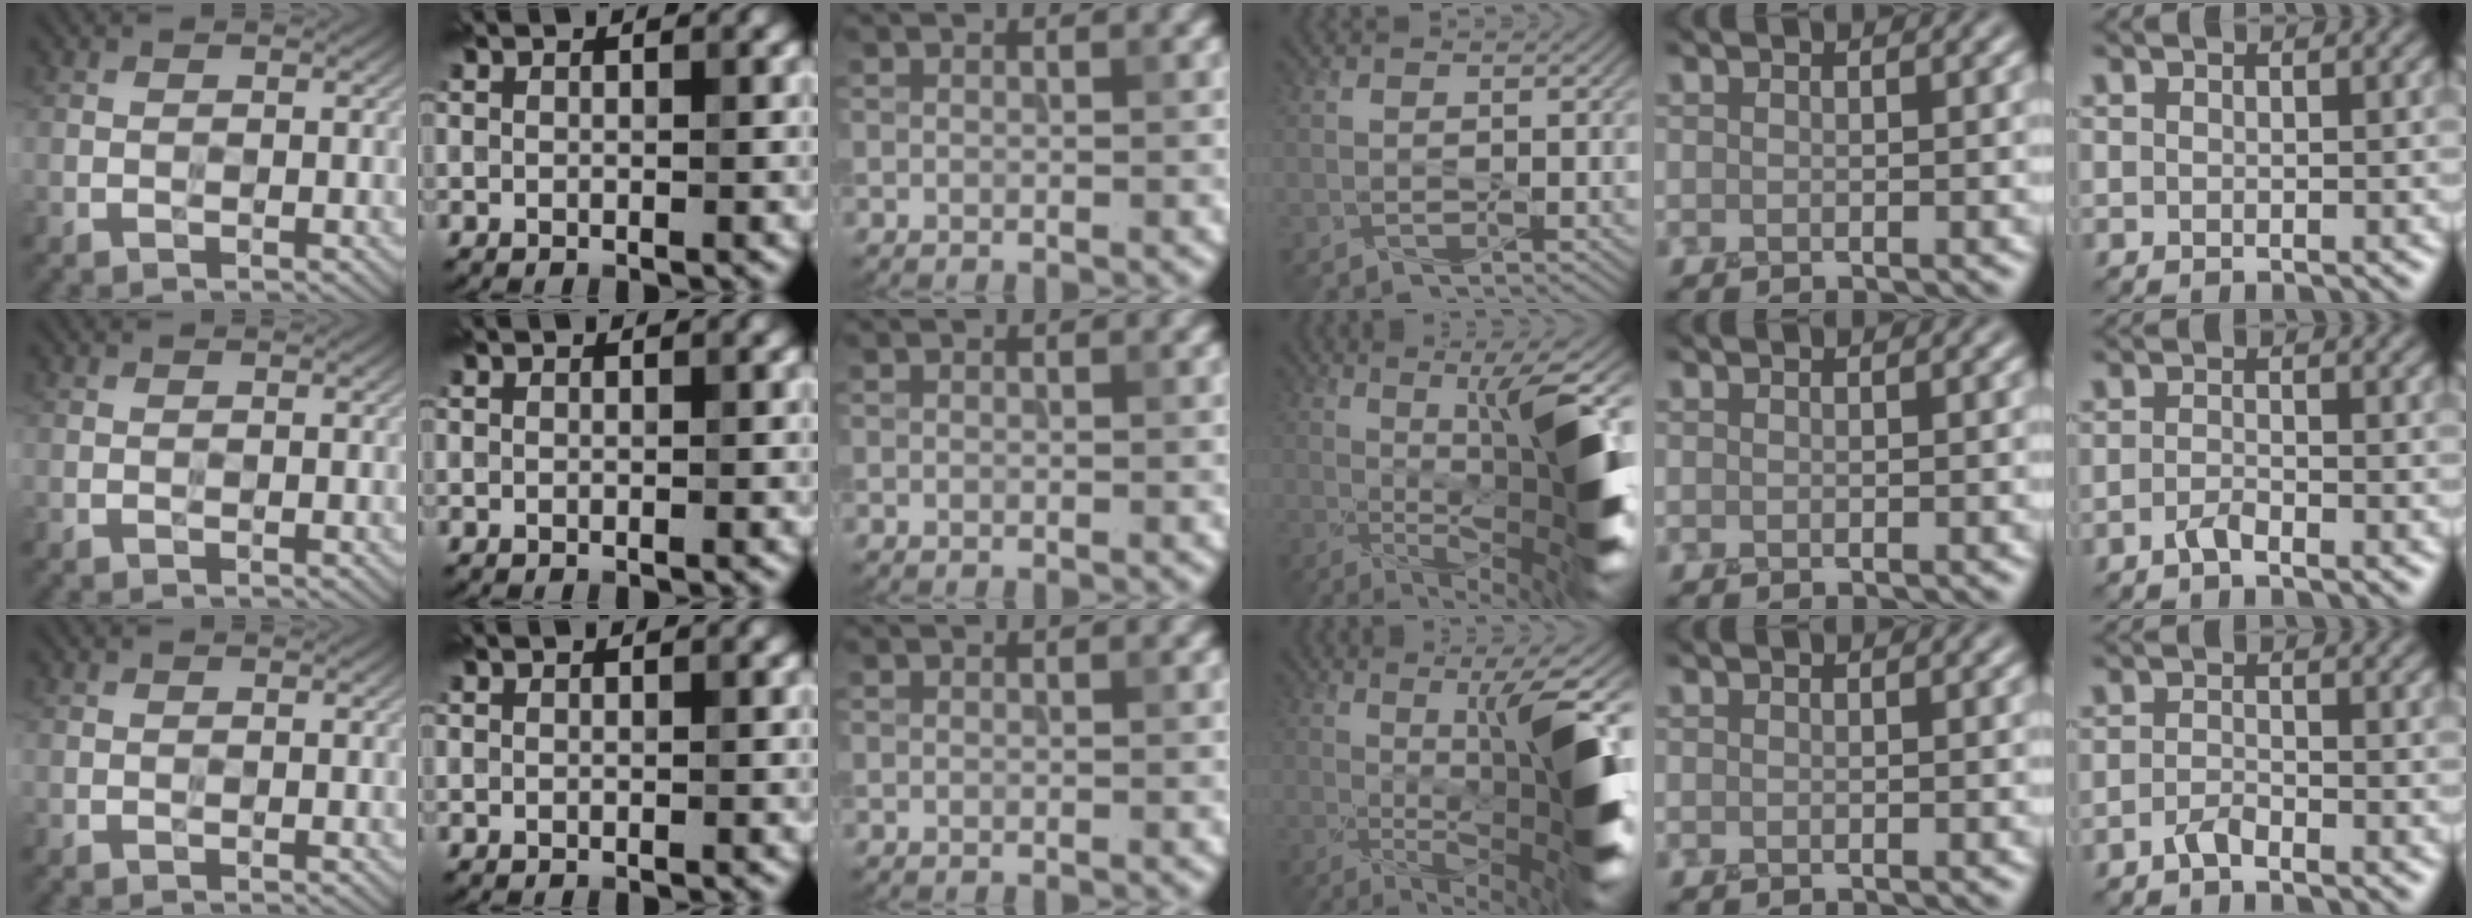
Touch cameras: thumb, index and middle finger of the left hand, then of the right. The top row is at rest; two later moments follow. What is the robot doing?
{"motion": "squeeze", "object": "paper clamp"}